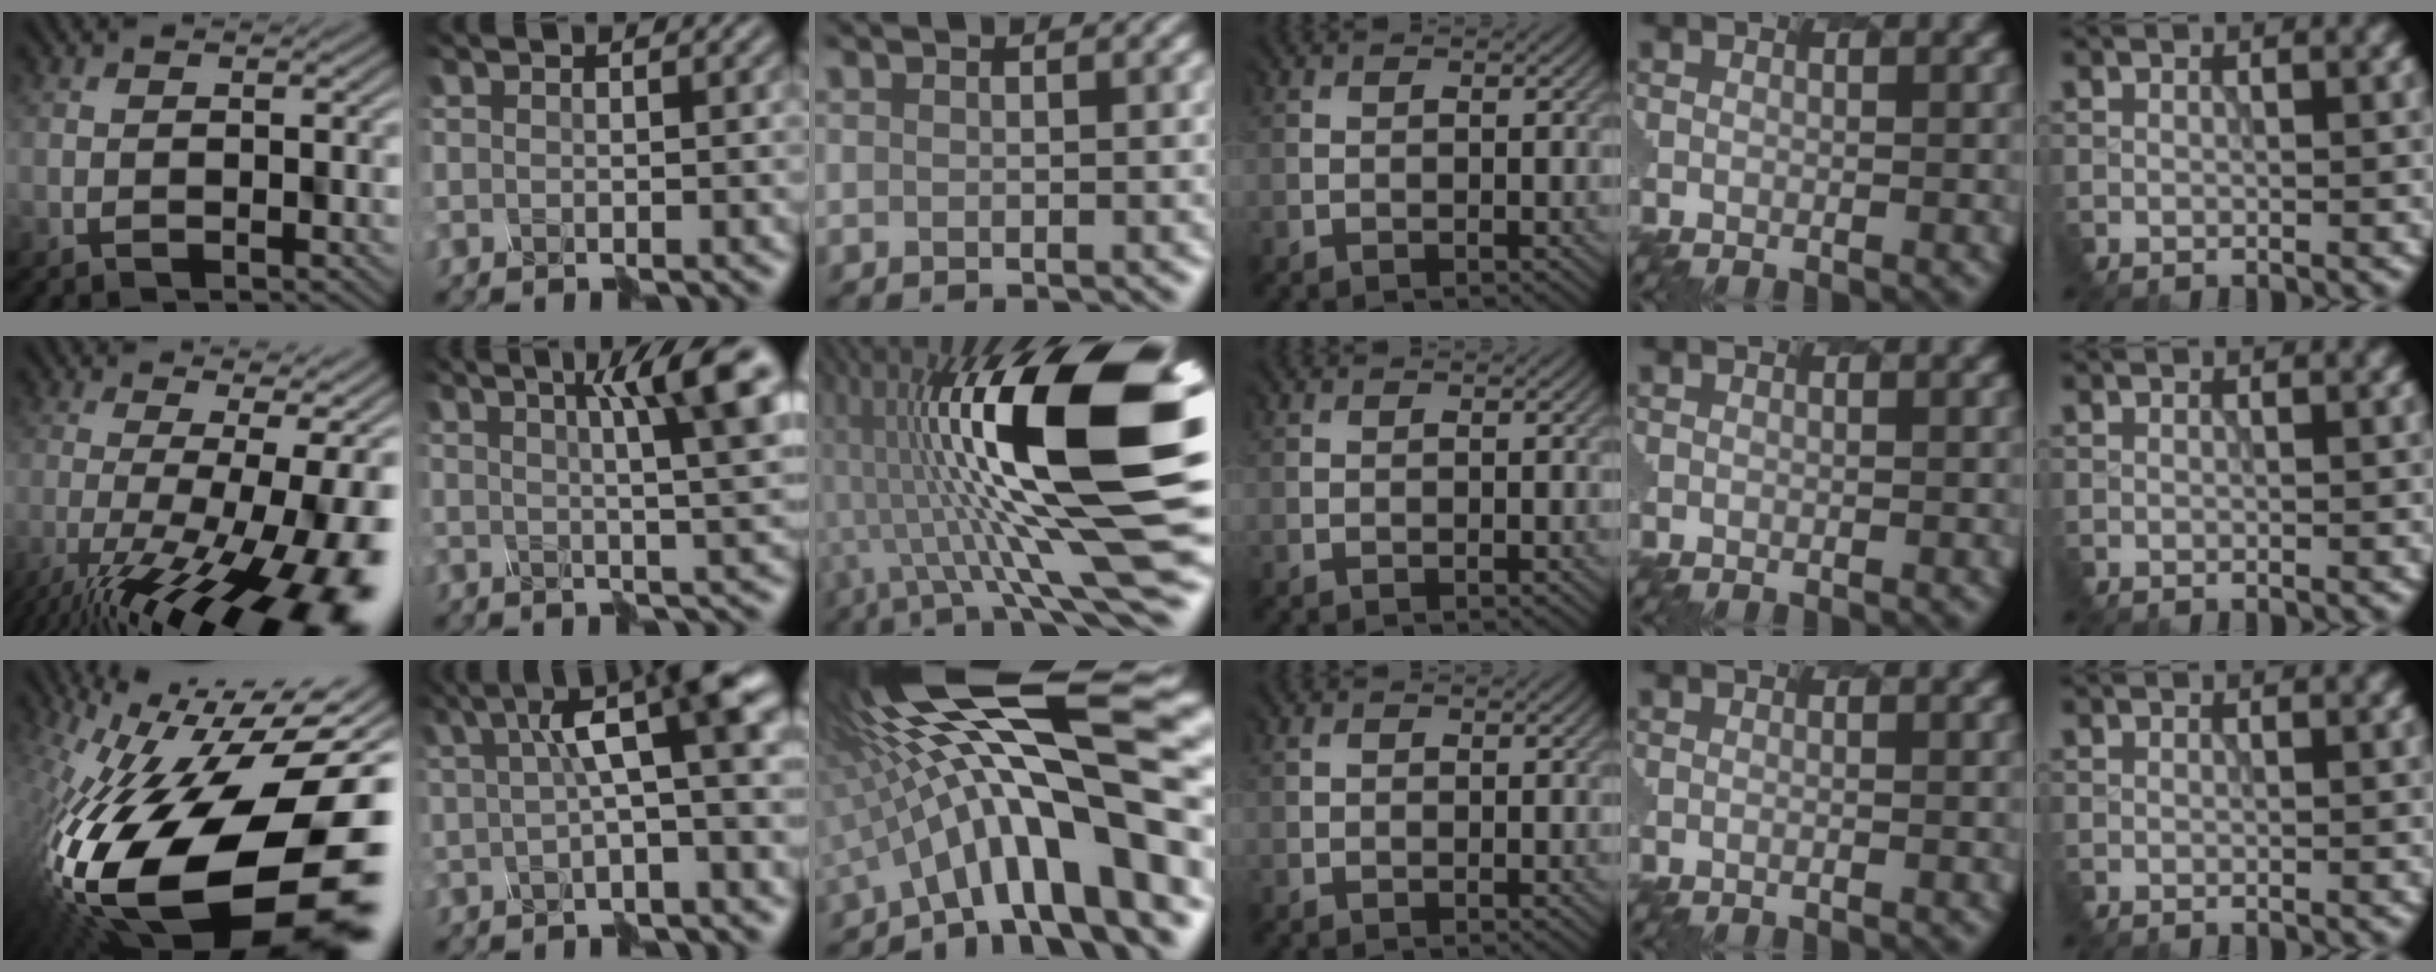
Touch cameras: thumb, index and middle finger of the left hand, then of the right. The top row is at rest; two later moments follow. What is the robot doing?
{"motion": "disassemble", "object": "hinged jar"}